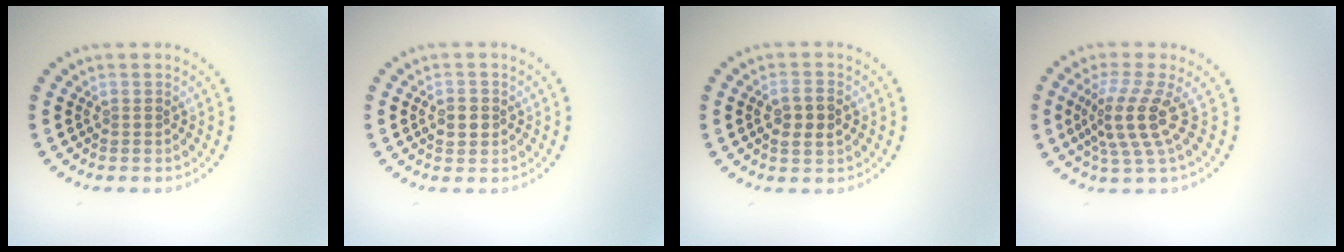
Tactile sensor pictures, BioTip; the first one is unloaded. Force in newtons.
{"total": 2.2, "press": 2.2, "slide": 0.1}
{"total": 2.6, "press": 2.6, "slide": 0.5}
{"total": 4.0, "press": 2.7, "slide": 2.9}